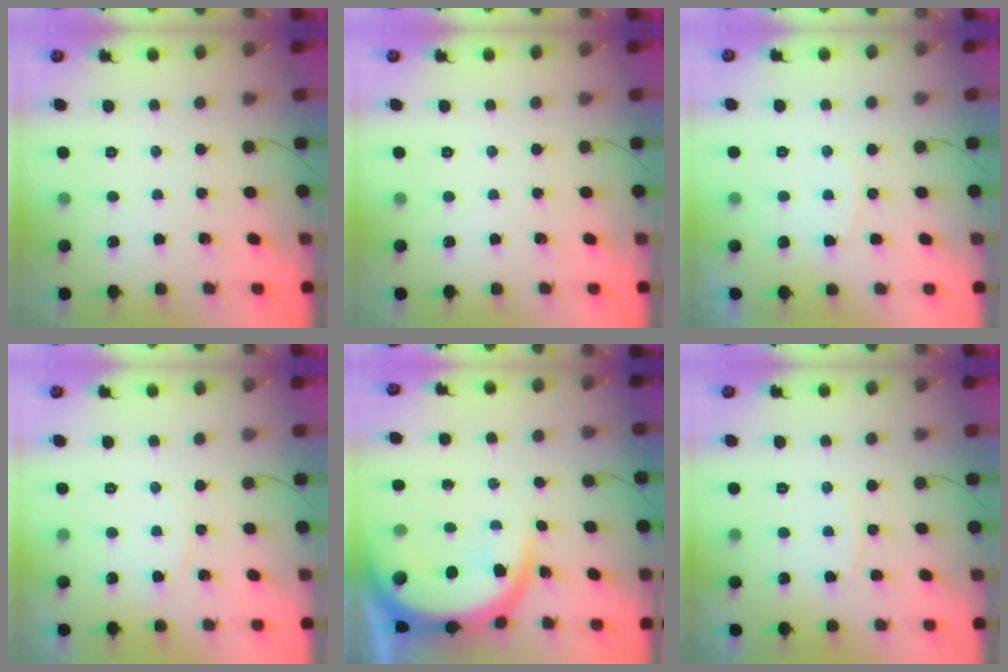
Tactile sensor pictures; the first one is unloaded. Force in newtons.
{"total": 0.0}
{"total": 5.7, "press": 5.6, "slide": 0.6}
{"total": 2.7, "press": 2.7, "slide": 0.3}
{"total": 13.8, "press": 13.7, "slide": 1.3}
{"total": 4.7, "press": 4.6, "slide": 0.3}